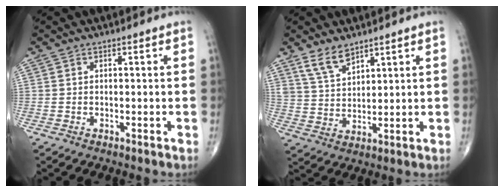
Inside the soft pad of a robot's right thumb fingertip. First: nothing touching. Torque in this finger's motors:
{"motor_torque": [-0.01, 0.17, 0.65, 0.63, 0.04]}